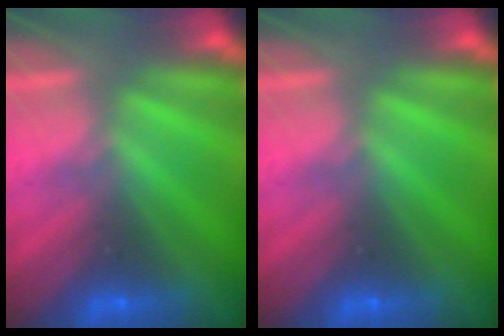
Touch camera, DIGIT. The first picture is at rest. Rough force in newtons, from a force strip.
{"total": 0.0}